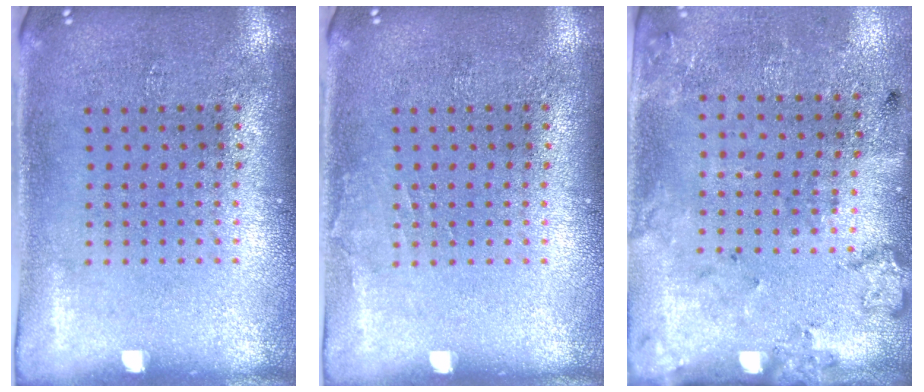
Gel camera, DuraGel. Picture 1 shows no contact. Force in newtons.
{"total": 0.6, "press": 0.6, "slide": 0.1}
{"total": 2.2, "press": 1.4, "slide": 1.7}